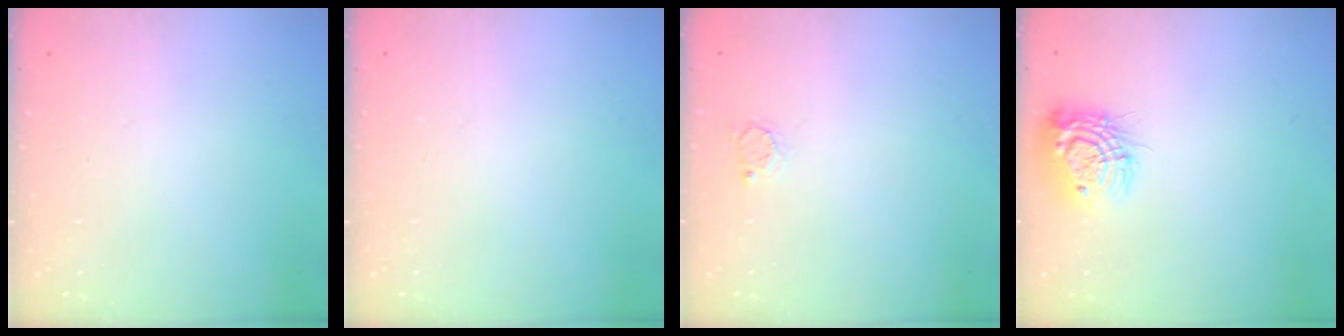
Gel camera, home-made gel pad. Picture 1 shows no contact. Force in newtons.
{"total": 0.0}
{"total": 2.0, "press": 2.0, "slide": 0.4}
{"total": 12.0, "press": 12.0, "slide": 0.8}